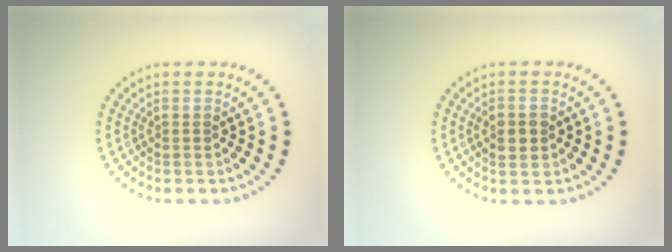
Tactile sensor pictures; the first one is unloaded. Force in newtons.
{"total": 2.5, "press": 2.5, "slide": 0.1}